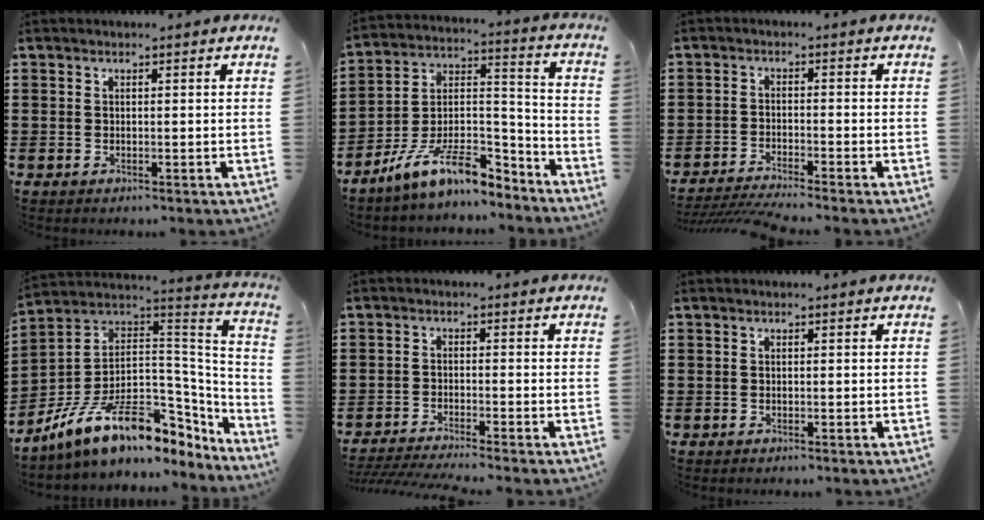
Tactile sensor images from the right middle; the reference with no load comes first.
{"total": 11.6, "force": [-9.4, 3.0, 6.1], "torque": [-0.114, 0.021, -0.184]}
{"total": 3.2, "force": [-3.1, -0.2, 1.0], "torque": [-0.025, -0.006, -0.065]}
{"total": 14.7, "force": [-7.8, 7.0, 10.3], "torque": [-0.209, 0.005, -0.137]}
{"total": 2.7, "force": [-2.5, -0.2, 0.9], "torque": [-0.022, -0.003, -0.054]}
{"total": 0.0}